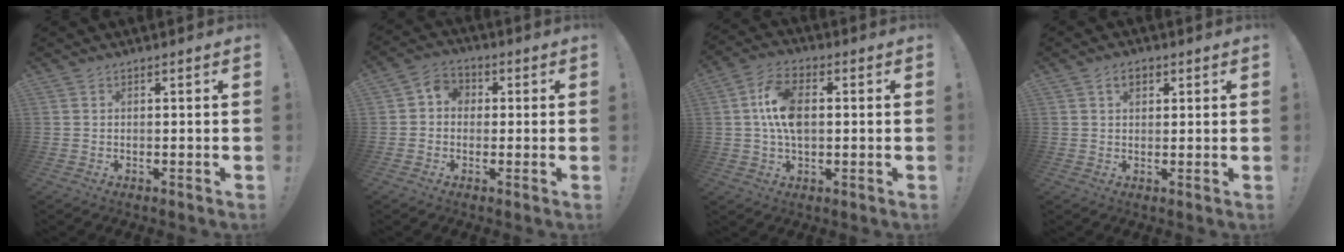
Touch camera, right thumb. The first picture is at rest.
{"total": 5.1, "force": [-0.5, 4.6, 2.1], "torque": [-0.034, 0.018, -0.006]}
{"total": 11.2, "force": [0.7, 6.8, 8.9], "torque": [-0.165, 0.010, 0.015]}
{"total": 3.3, "force": [1.4, 2.1, 2.1], "torque": [-0.028, 0.002, 0.023]}